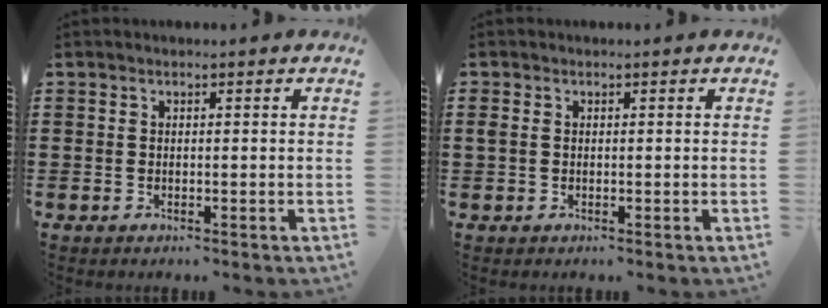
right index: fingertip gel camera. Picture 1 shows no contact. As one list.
[{"total": 1.2, "force": [0.2, 0.9, 0.7], "torque": [-0.018, 0.006, 0.003]}]